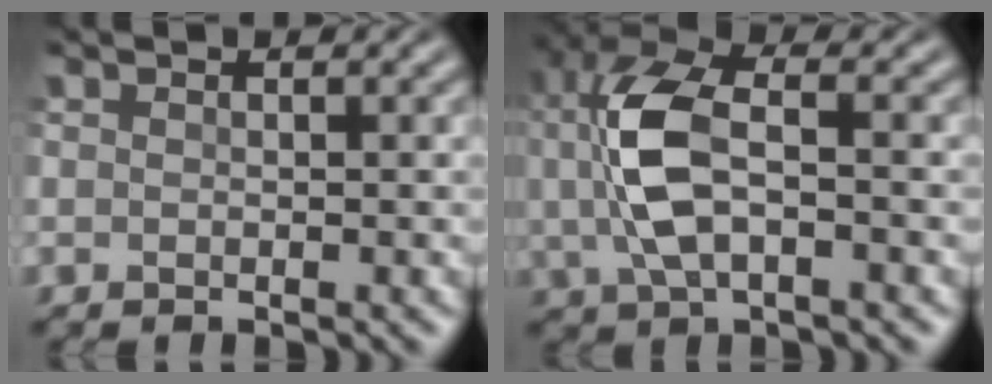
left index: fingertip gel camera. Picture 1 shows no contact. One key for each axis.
{"total": 7.4, "fx": 0.1, "fy": 3.7, "fz": 6.4, "tx": -0.148, "ty": 0.009, "tz": -0.003}